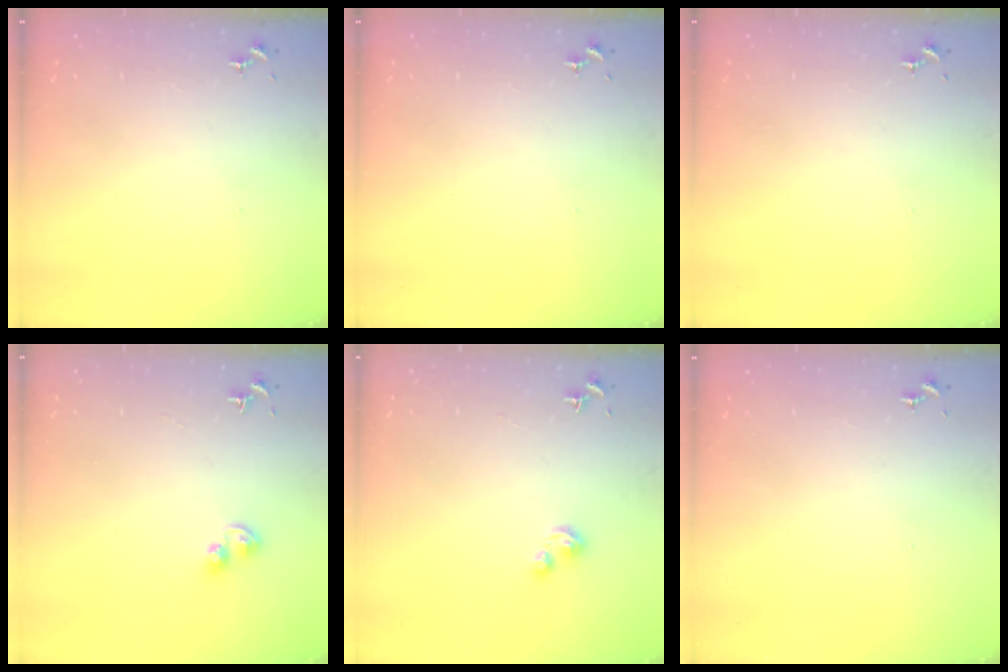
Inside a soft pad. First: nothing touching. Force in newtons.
{"total": 0.0}
{"total": 0.0}
{"total": 5.7, "press": 5.6, "slide": 0.8}
{"total": 2.2, "press": 2.2, "slide": 0.2}
{"total": 0.0}